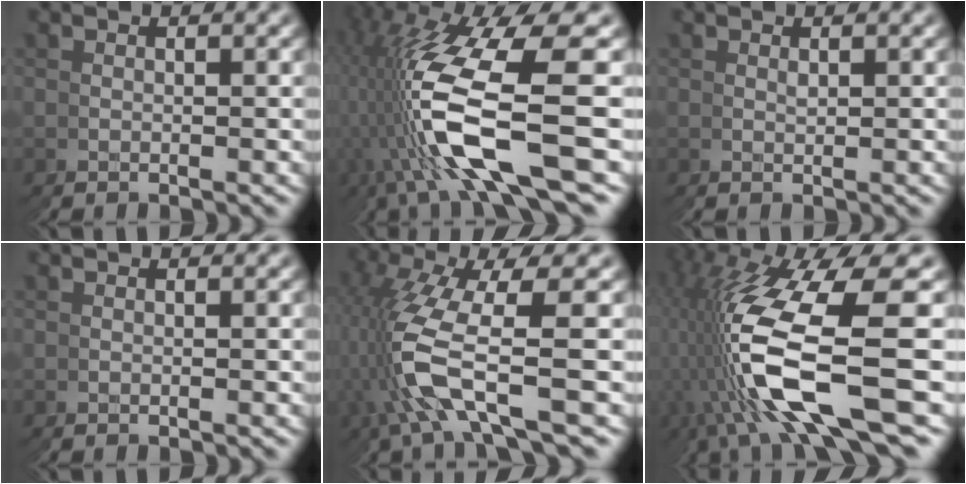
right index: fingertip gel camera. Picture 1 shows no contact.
{"total": 14.9, "force": [-0.2, 7.6, 12.8], "torque": [-0.259, -0.018, 0.006]}
{"total": 0.5, "force": [0.5, -0.1, 0.0], "torque": [0.000, 0.001, 0.012]}
{"total": 0.0}
{"total": 7.4, "force": [-0.8, 3.6, 6.4], "torque": [-0.166, -0.016, -0.008]}
{"total": 16.6, "force": [-0.4, 8.6, 14.1], "torque": [-0.286, -0.026, 0.008]}